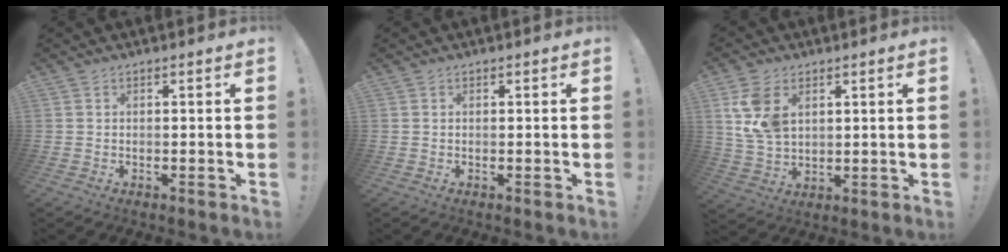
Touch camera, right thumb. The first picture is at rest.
{"total": 0.0}
{"total": 10.7, "force": [4.4, 7.0, 6.8], "torque": [-0.116, -0.013, 0.084]}